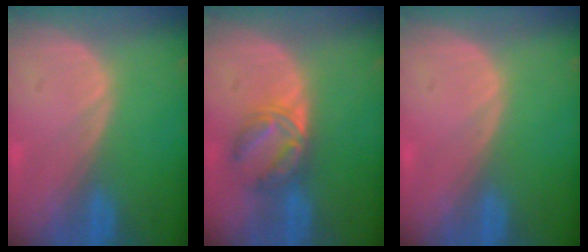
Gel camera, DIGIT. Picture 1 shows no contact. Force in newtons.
{"total": 5.6, "press": 5.4, "slide": 1.1}
{"total": 0.0}